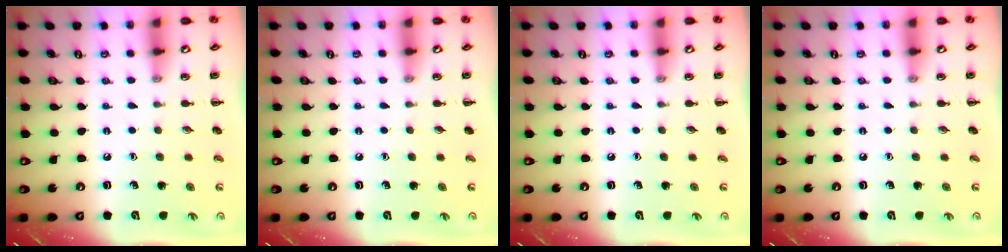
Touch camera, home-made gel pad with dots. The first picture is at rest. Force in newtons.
{"total": 0.0}
{"total": 0.0}
{"total": 0.0}